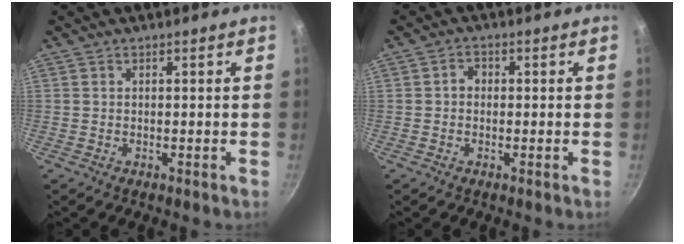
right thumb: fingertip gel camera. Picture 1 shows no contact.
{"total": 2.0, "force": [-0.2, 1.7, 1.1], "torque": [-0.011, 0.009, -0.007]}